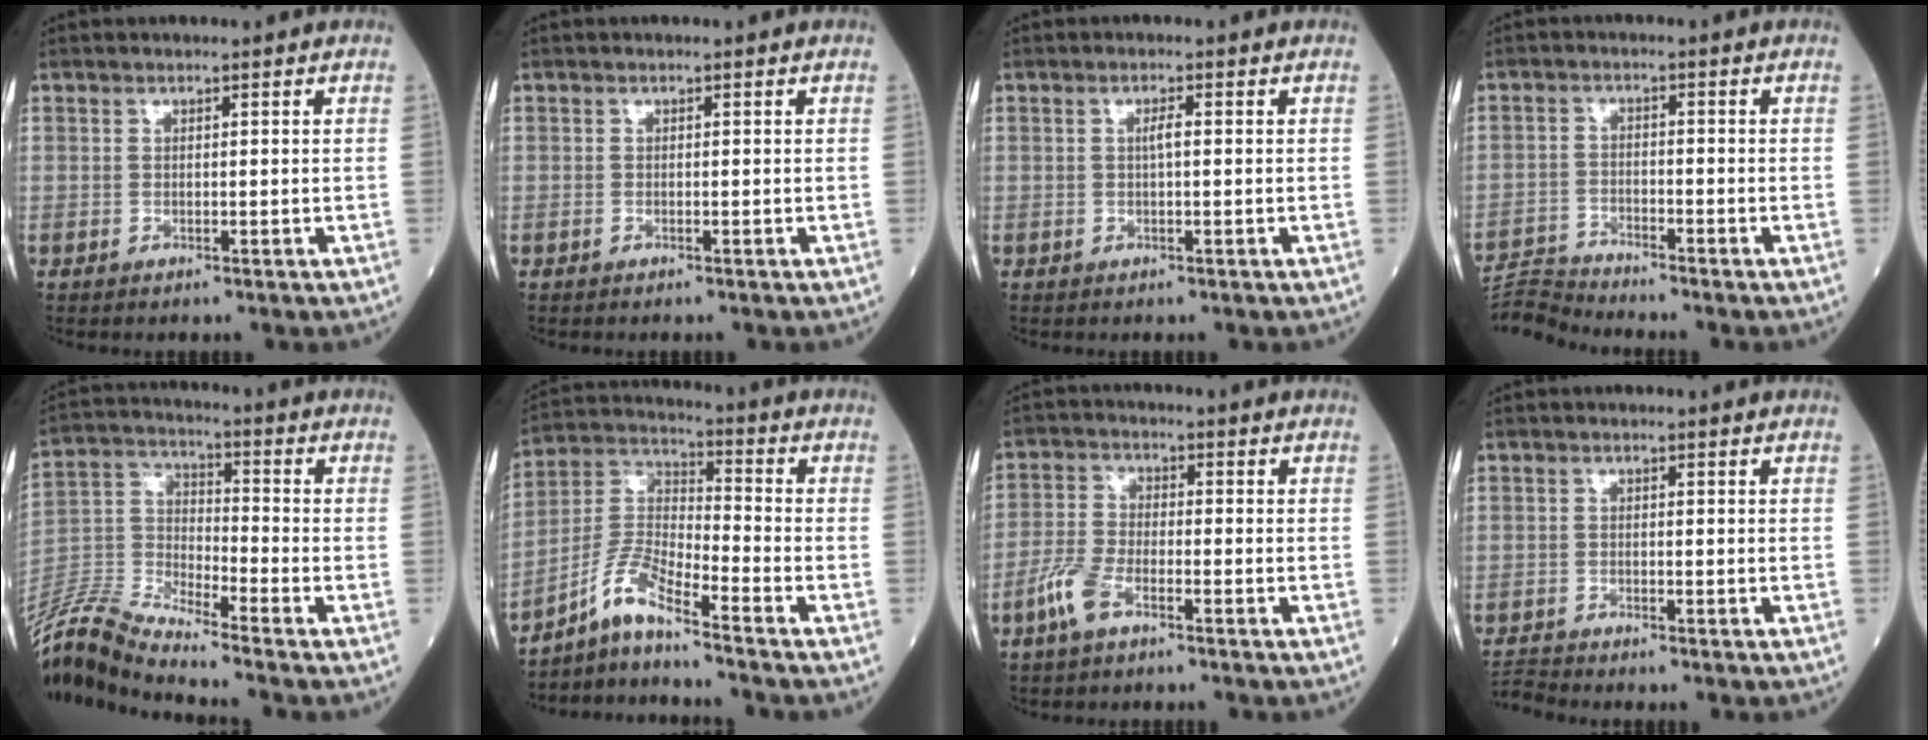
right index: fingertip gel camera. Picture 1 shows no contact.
{"total": 0.0}
{"total": 1.4, "force": [0.2, 0.1, 1.4], "torque": [-0.028, 0.002, 0.002]}
{"total": 5.2, "force": [-4.8, -1.7, -1.0], "torque": [0.009, -0.011, -0.095]}
{"total": 11.3, "force": [-10.6, -0.9, 3.6], "torque": [-0.092, 0.005, -0.214]}
{"total": 7.3, "force": [-6.0, 0.1, 4.2], "torque": [-0.095, 0.007, -0.120]}
{"total": 5.5, "force": [-3.4, 1.9, 3.9], "torque": [-0.098, -0.003, -0.072]}
{"total": 2.4, "force": [-2.2, -0.8, -0.4], "torque": [0.000, -0.020, -0.044]}